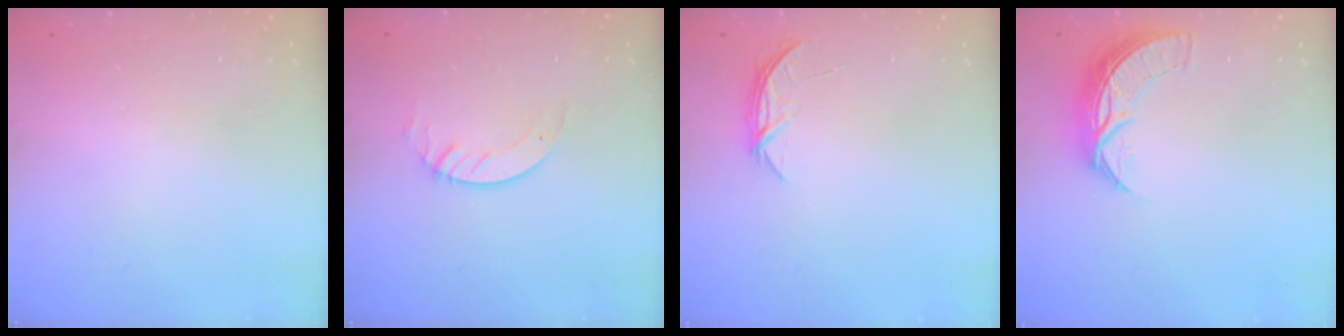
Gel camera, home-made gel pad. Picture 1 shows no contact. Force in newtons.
{"total": 3.1, "press": 3.1, "slide": 0.2}
{"total": 4.4, "press": 4.3, "slide": 0.5}
{"total": 7.9, "press": 7.9, "slide": 0.5}